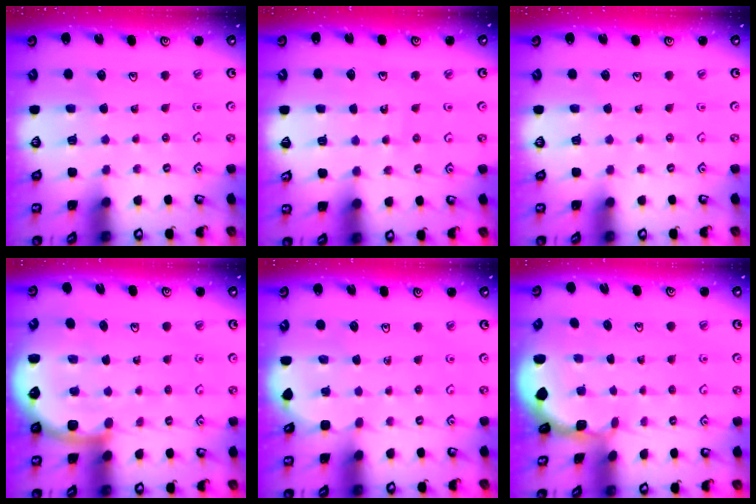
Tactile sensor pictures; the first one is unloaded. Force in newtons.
{"total": 5.6, "press": 5.6, "slide": 0.7}
{"total": 0.0}
{"total": 6.9, "press": 6.4, "slide": 2.6}
{"total": 2.6, "press": 2.6, "slide": 0.3}
{"total": 1.3, "press": 1.2, "slide": 0.1}